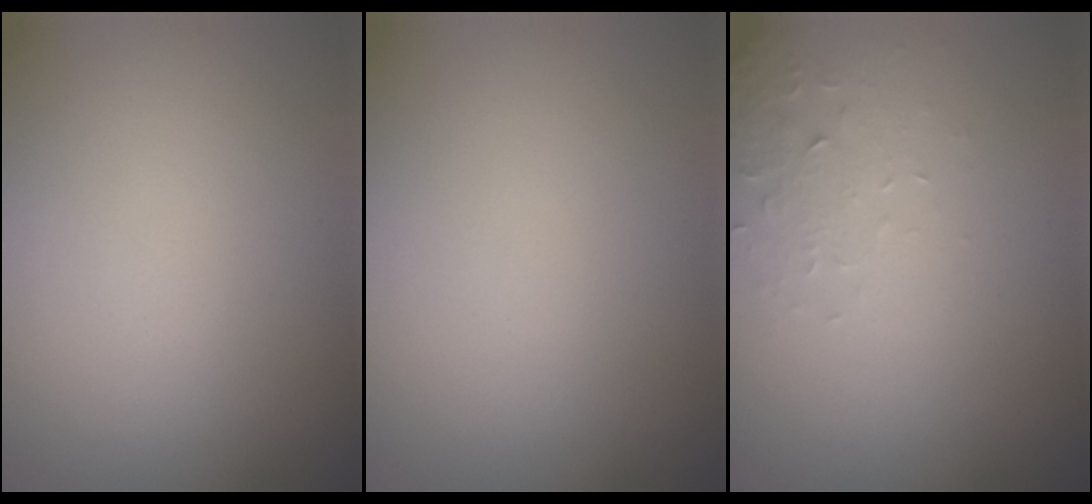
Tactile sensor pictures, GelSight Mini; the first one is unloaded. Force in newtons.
{"total": 0.0}
{"total": 1.9, "press": 1.8, "slide": 0.4}